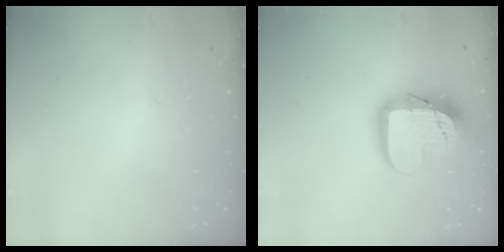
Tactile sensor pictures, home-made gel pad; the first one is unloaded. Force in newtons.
{"total": 18.4, "press": 18.3, "slide": 1.4}